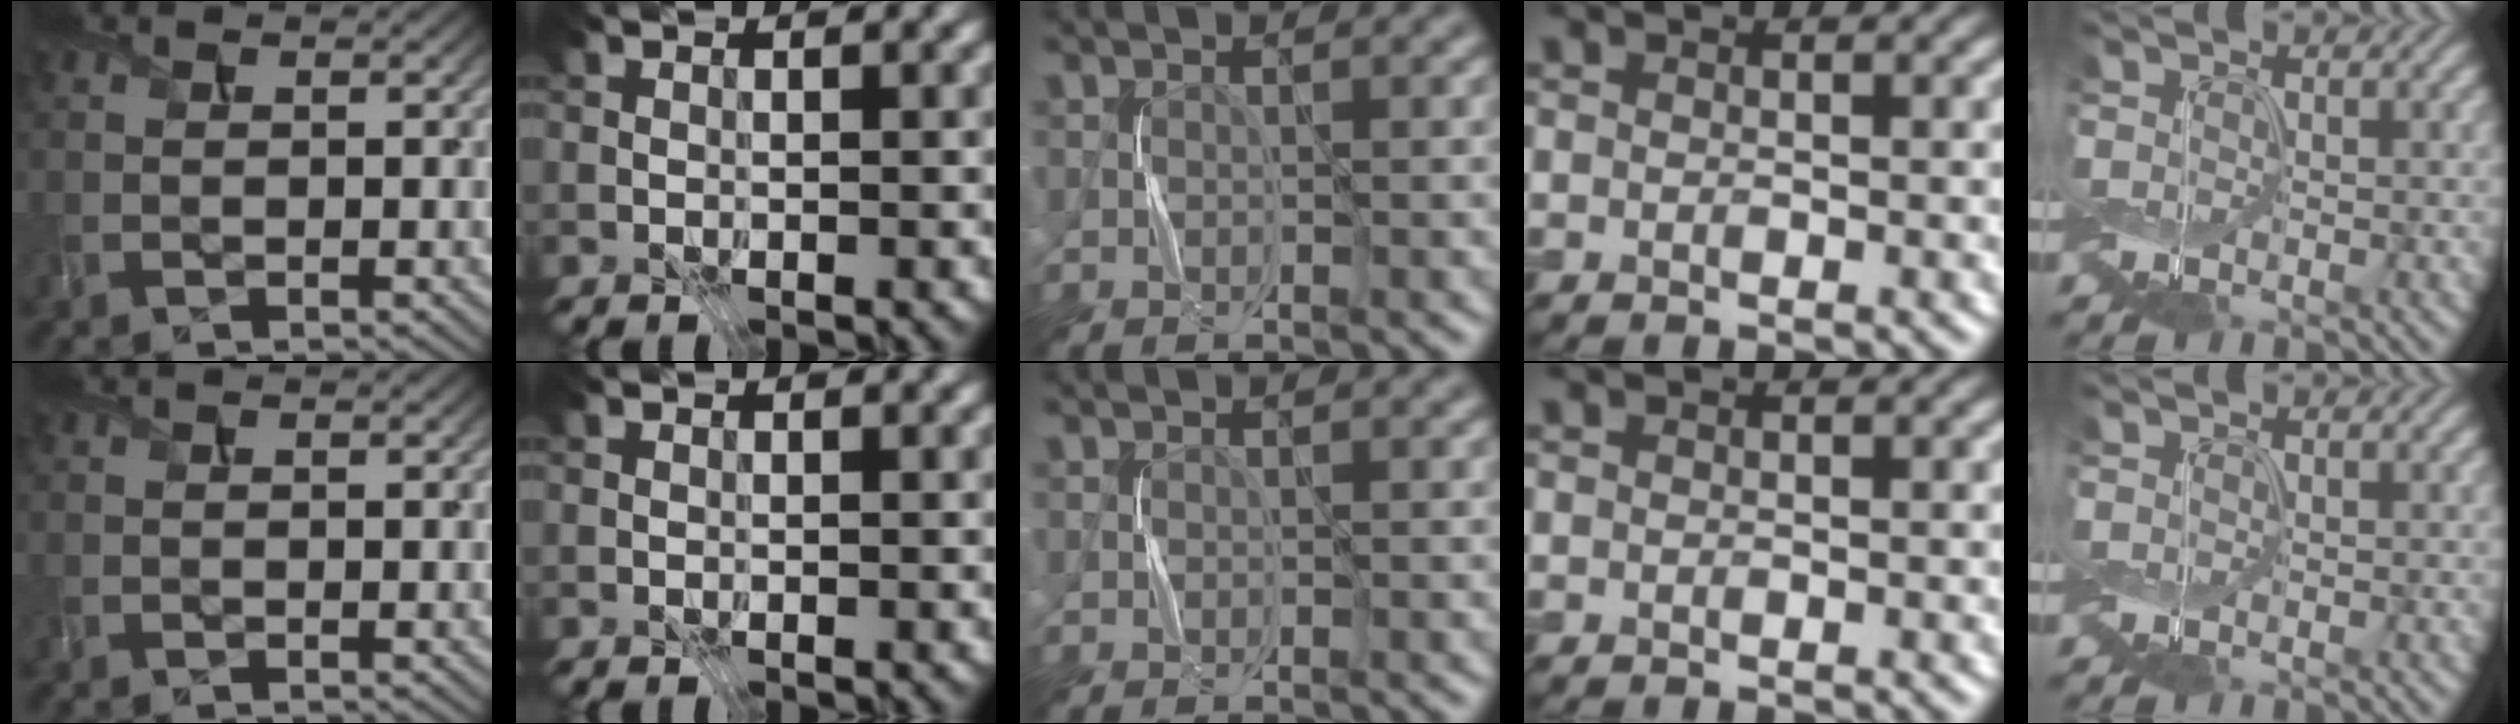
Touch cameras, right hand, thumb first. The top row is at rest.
{}